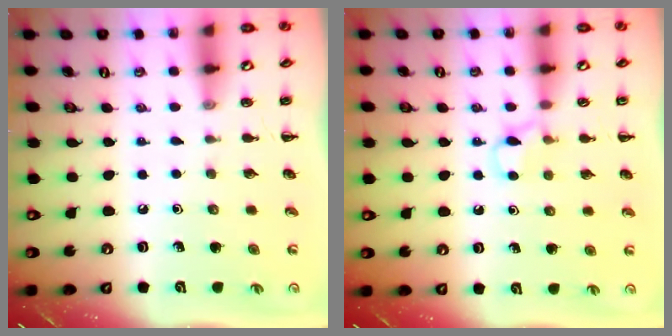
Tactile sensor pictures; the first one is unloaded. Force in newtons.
{"total": 4.8, "press": 4.6, "slide": 1.6}